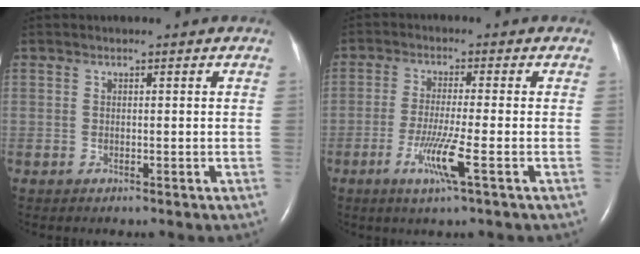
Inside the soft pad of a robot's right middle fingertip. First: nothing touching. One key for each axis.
{"total": 6.0, "fx": -2.5, "fy": -0.7, "fz": 5.4, "tx": -0.110, "ty": -0.017, "tz": -0.049}